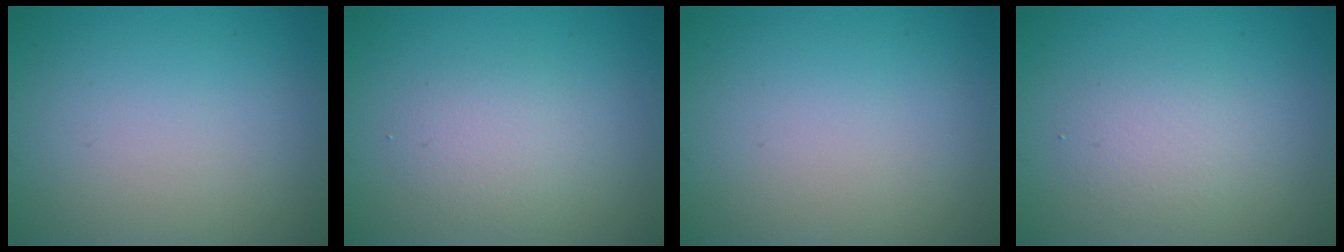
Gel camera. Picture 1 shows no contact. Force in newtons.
{"total": 2.2, "press": 2.2, "slide": 0.0}
{"total": 0.0}
{"total": 2.1, "press": 2.1, "slide": 0.1}